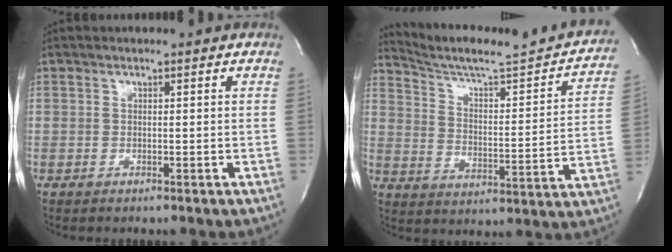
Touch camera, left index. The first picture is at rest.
{"total": 22.2, "force": [20.2, 1.6, 9.1], "torque": [-0.132, -0.034, 0.275]}